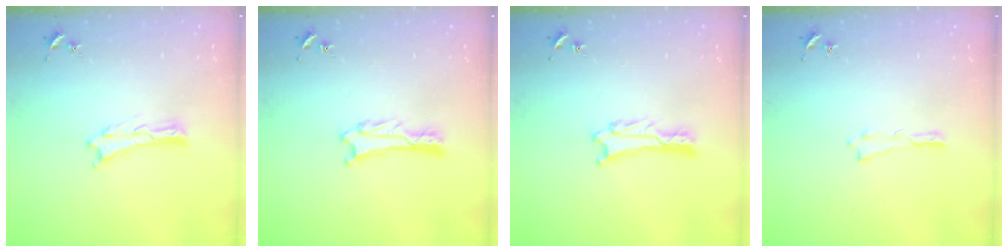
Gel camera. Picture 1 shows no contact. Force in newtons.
{"total": 1.3, "press": 1.3, "slide": 0.0}
{"total": 1.3, "press": 1.3, "slide": 0.0}
{"total": 0.0}